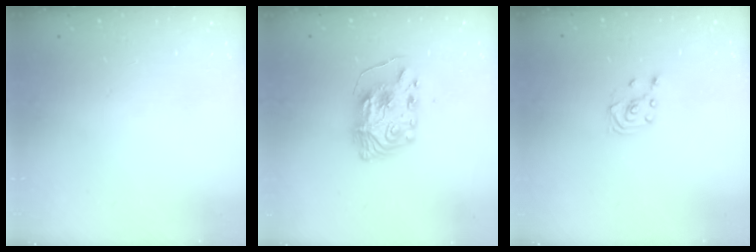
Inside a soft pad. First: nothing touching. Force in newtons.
{"total": 8.1, "press": 8.1, "slide": 0.9}
{"total": 2.3, "press": 2.2, "slide": 0.6}